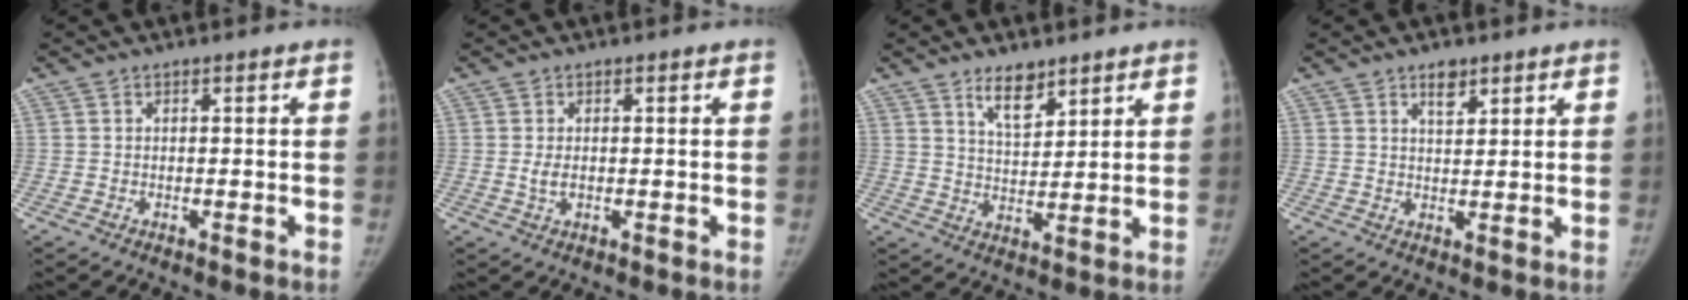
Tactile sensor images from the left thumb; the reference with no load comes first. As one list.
[{"total": 2.1, "force": [0.1, 1.3, 1.7], "torque": [-0.035, -0.005, 0.004]}, {"total": 6.6, "force": [4.7, 2.9, 3.7], "torque": [-0.042, -0.039, 0.085]}, {"total": 3.7, "force": [2.5, 1.8, 2.0], "torque": [-0.019, -0.016, 0.042]}]